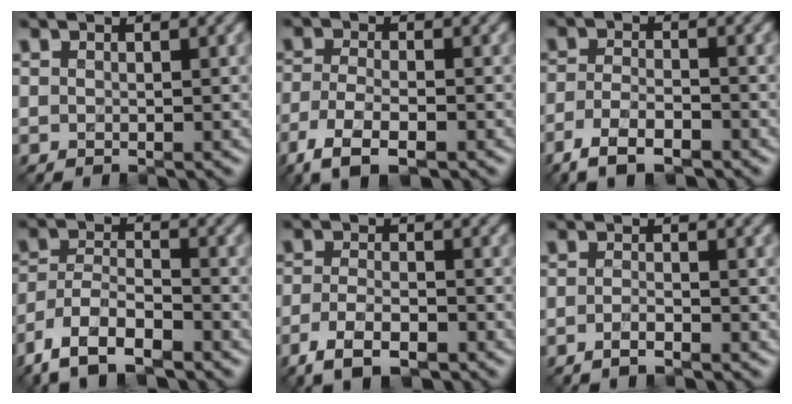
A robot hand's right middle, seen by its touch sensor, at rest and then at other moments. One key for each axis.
{"total": 5.3, "fx": -3.4, "fy": 1.9, "fz": 3.6, "tx": -0.078, "ty": -0.011, "tz": -0.069}
{"total": 4.9, "fx": -3.3, "fy": 1.8, "fz": 3.1, "tx": -0.063, "ty": -0.006, "tz": -0.067}
{"total": 7.6, "fx": -5.5, "fy": 3.0, "fz": 4.3, "tx": -0.083, "ty": -0.007, "tz": -0.111}
{"total": 4.8, "fx": -3.1, "fy": 1.9, "fz": 3.1, "tx": -0.065, "ty": -0.007, "tz": -0.062}
{"total": 1.4, "fx": -0.9, "fy": 0.3, "fz": 1.1, "tx": -0.021, "ty": 0.000, "tz": -0.018}